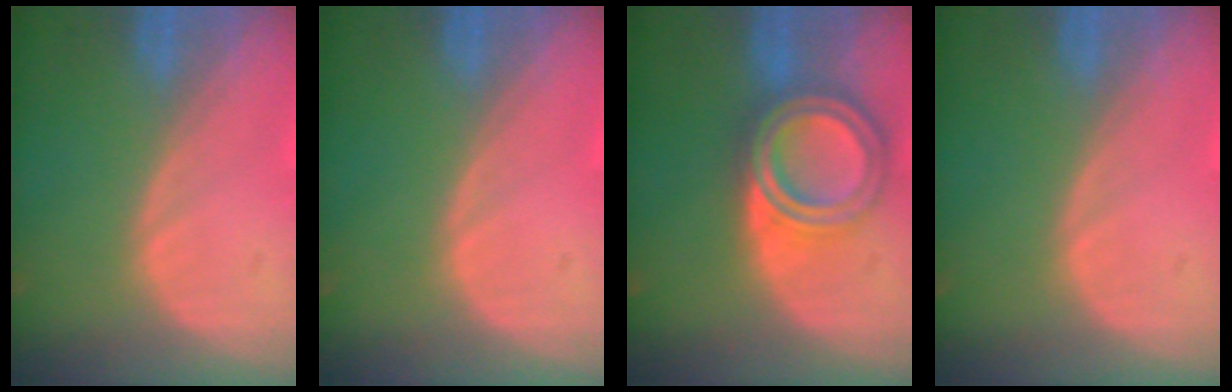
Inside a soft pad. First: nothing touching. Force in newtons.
{"total": 0.0}
{"total": 7.7, "press": 7.6, "slide": 0.5}
{"total": 0.0}